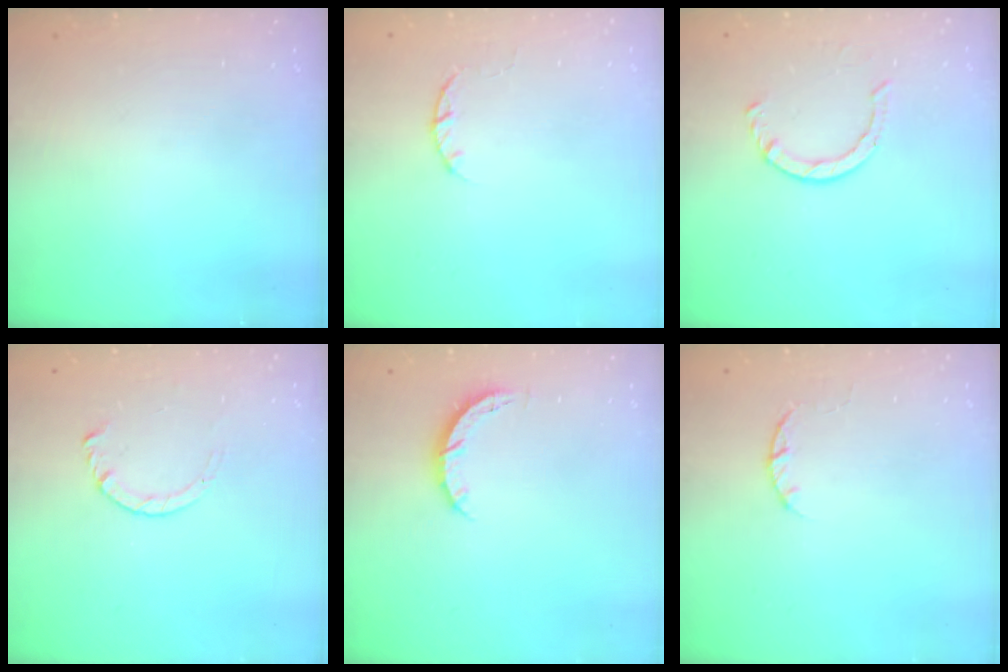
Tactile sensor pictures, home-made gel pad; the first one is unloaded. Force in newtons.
{"total": 2.5, "press": 2.4, "slide": 0.4}
{"total": 2.9, "press": 2.9, "slide": 0.4}
{"total": 3.6, "press": 3.5, "slide": 0.4}
{"total": 4.2, "press": 4.1, "slide": 0.4}
{"total": 2.5, "press": 2.4, "slide": 0.4}